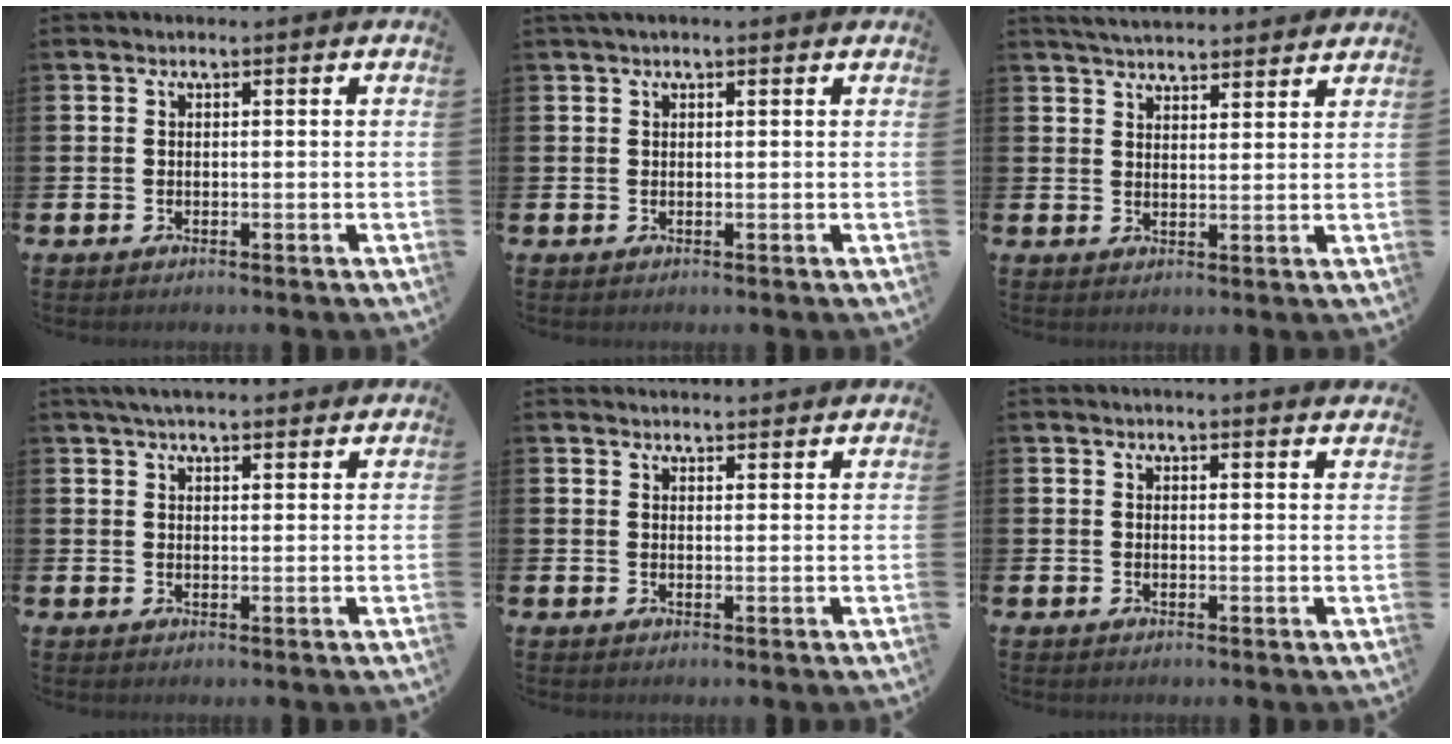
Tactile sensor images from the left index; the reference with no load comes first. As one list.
[{"total": 0.9, "force": [0.7, 0.2, 0.5], "torque": [-0.006, 0.002, 0.011]}, {"total": 4.2, "force": [4.1, 0.3, 0.3], "torque": [-0.020, -0.017, 0.077]}, {"total": 4.0, "force": [3.7, 0.7, 1.3], "torque": [-0.029, -0.009, 0.067]}, {"total": 2.6, "force": [2.6, 0.1, -0.2], "torque": [0.003, -0.015, 0.047]}, {"total": 2.1, "force": [2.1, -0.2, -0.1], "torque": [0.005, -0.012, 0.038]}]